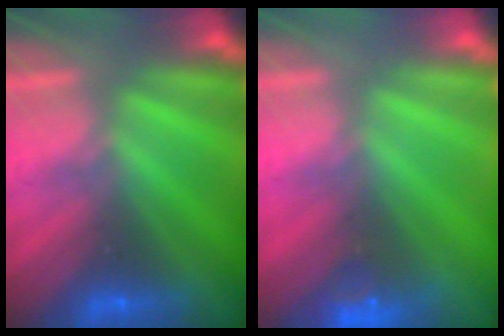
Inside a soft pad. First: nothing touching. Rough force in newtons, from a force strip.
{"total": 3.2}